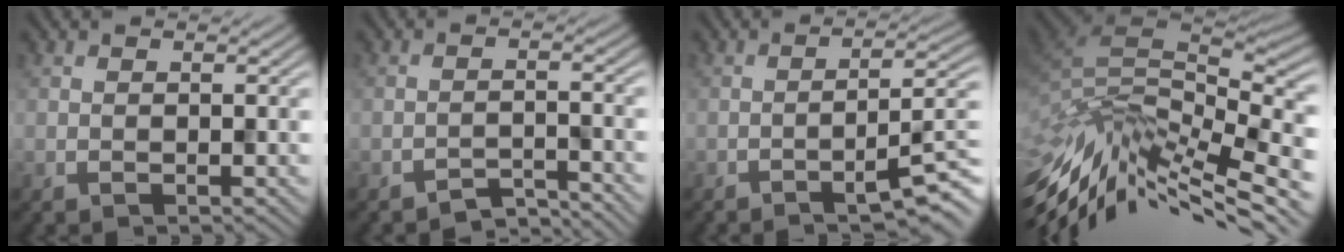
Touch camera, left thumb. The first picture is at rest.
{"total": 3.0, "force": [-3.0, -0.1, -0.1], "torque": [0.011, 0.008, -0.055]}
{"total": 6.2, "force": [-3.5, 0.7, 5.1], "torque": [-0.076, 0.010, -0.056]}
{"total": 12.7, "force": [-6.3, 5.8, 9.3], "torque": [-0.216, -0.010, -0.108]}